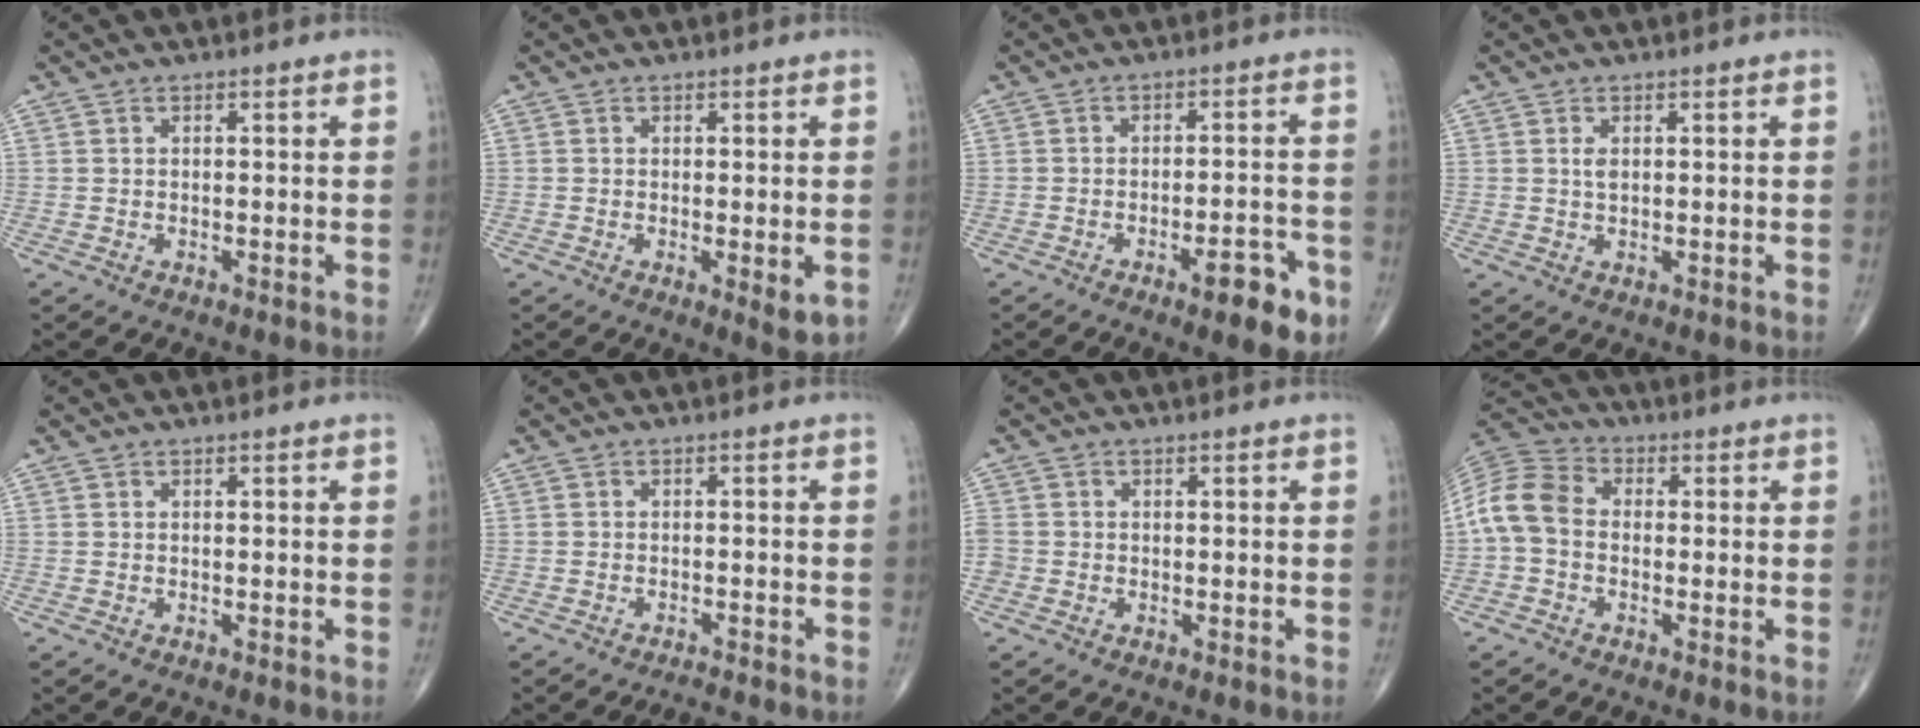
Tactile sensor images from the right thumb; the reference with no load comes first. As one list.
[{"total": 3.9, "force": [-0.9, 1.2, 3.6], "torque": [-0.053, -0.012, -0.012]}, {"total": 8.5, "force": [-4.3, 2.8, 6.8], "torque": [-0.078, 0.024, -0.055]}, {"total": 1.4, "force": [0.4, 0.7, 1.1], "torque": [-0.023, -0.002, 0.008]}, {"total": 0.0}, {"total": 2.0, "force": [-1.9, -0.1, 0.3], "torque": [-0.017, 0.005, -0.032]}, {"total": 2.0, "force": [-0.6, 1.8, 0.7], "torque": [-0.014, 0.003, -0.014]}, {"total": 9.4, "force": [-0.8, 7.0, 6.3], "torque": [-0.123, 0.026, -0.032]}]